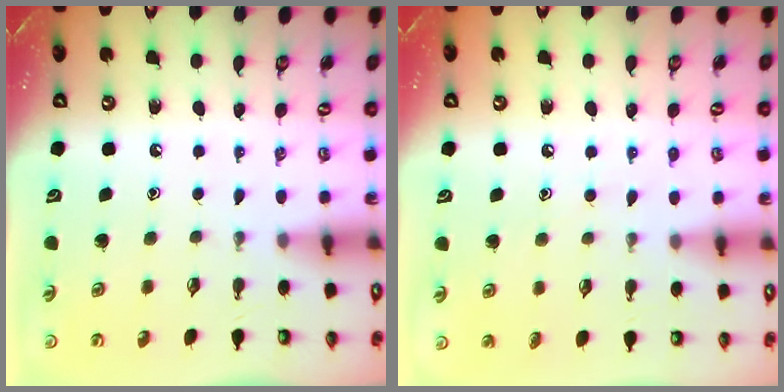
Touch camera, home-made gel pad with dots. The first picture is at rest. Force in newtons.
{"total": 6.5, "press": 6.5, "slide": 0.8}